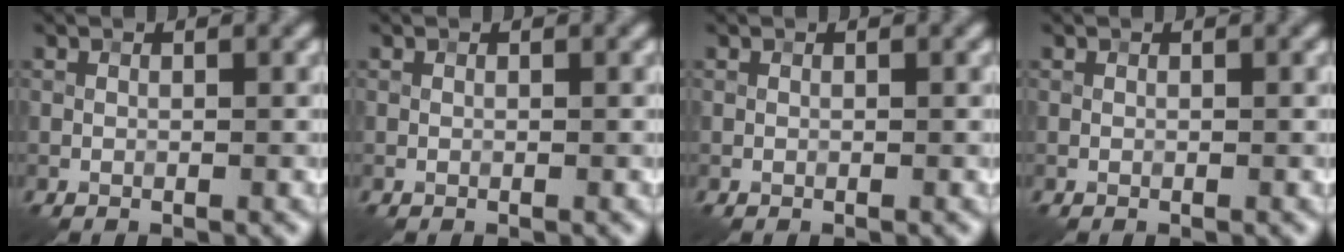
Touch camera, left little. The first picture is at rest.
{"total": 0.0}
{"total": 0.0}
{"total": 0.0}